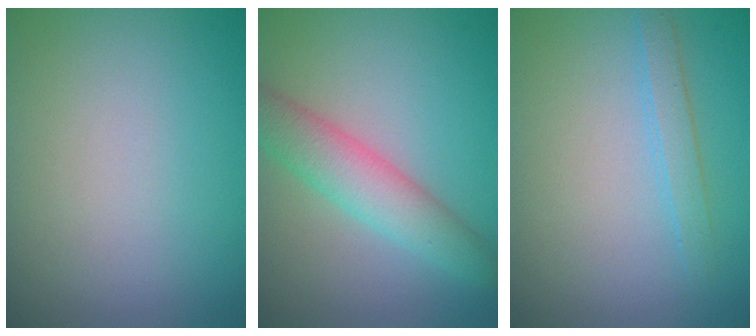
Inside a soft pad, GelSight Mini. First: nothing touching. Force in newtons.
{"total": 4.6, "press": 4.6, "slide": 0.2}
{"total": 1.7, "press": 1.7, "slide": 0.0}